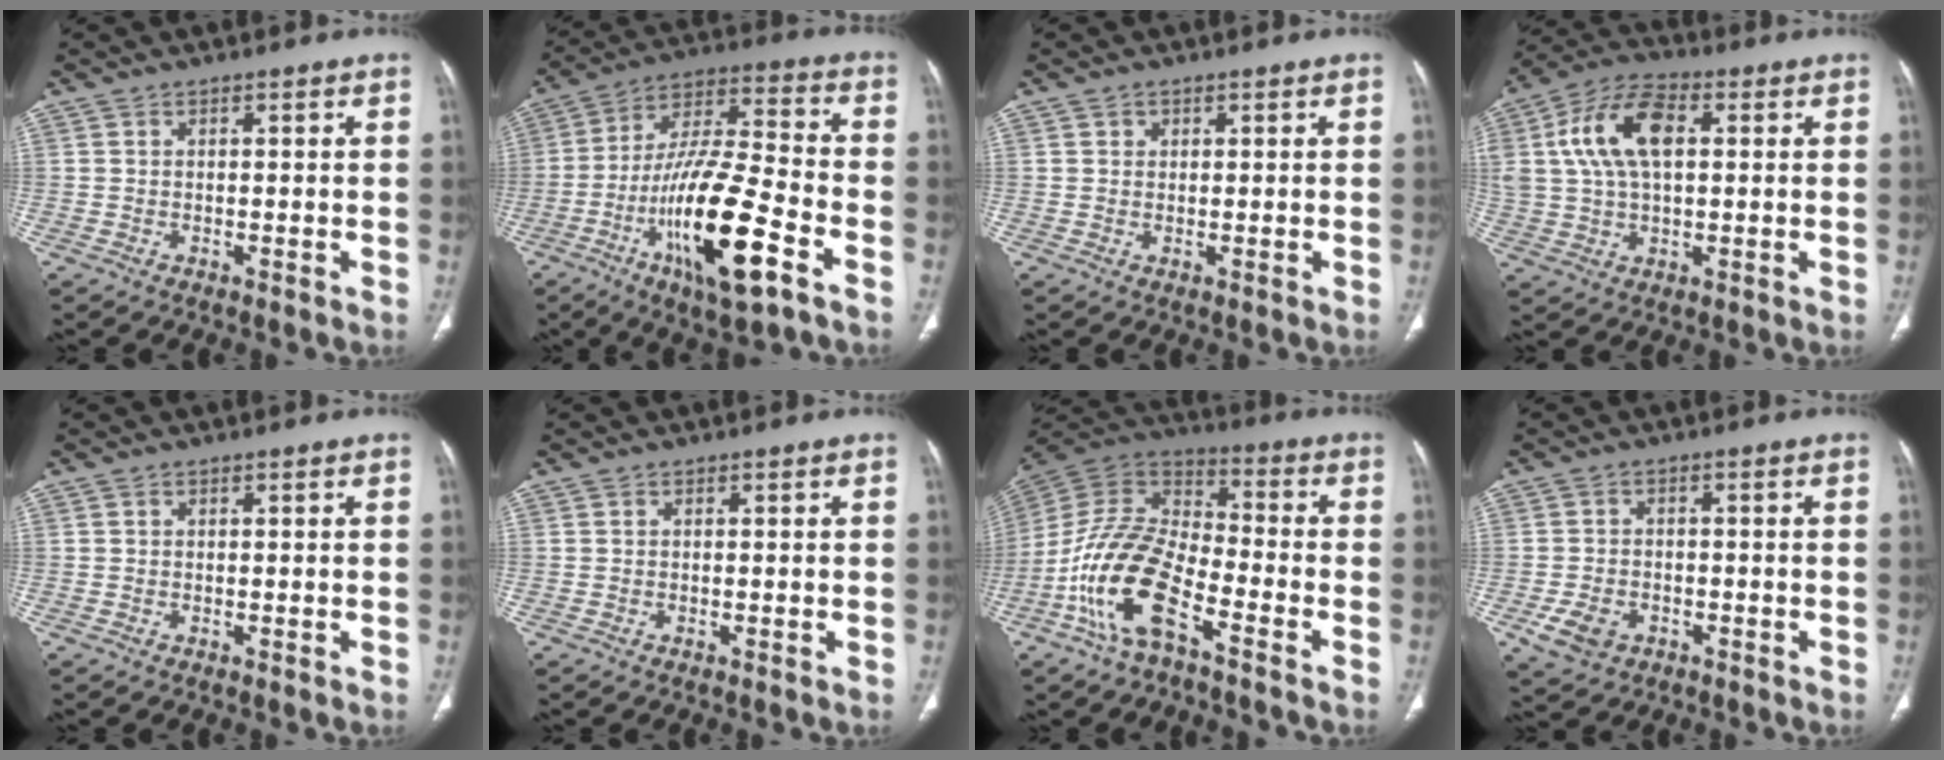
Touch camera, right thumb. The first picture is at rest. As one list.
[{"total": 20.8, "force": [-8.8, 5.5, 18.1], "torque": [-0.344, 0.038, -0.148]}, {"total": 1.1, "force": [0.5, 0.9, 0.2], "torque": [0.006, -0.001, 0.007]}, {"total": 13.8, "force": [3.0, 7.7, 11.0], "torque": [-0.217, 0.019, 0.054]}, {"total": 0.0}, {"total": 0.0}, {"total": 16.2, "force": [-7.7, 6.9, 12.5], "torque": [-0.246, 0.056, -0.156]}, {"total": 5.5, "force": [-2.3, 4.0, 2.9], "torque": [-0.055, 0.009, -0.034]}]